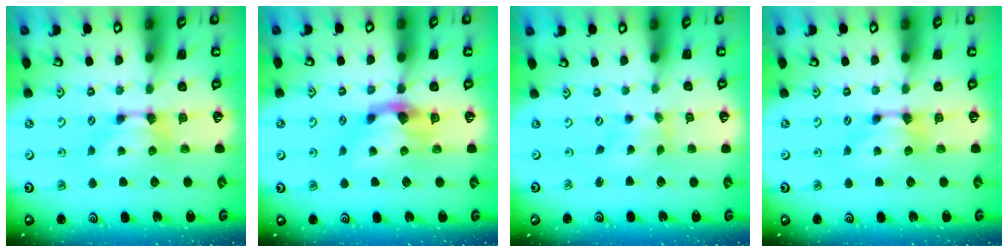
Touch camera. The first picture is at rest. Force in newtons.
{"total": 2.6, "press": 2.0, "slide": 1.7}
{"total": 2.0, "press": 1.7, "slide": 1.0}
{"total": 0.0}